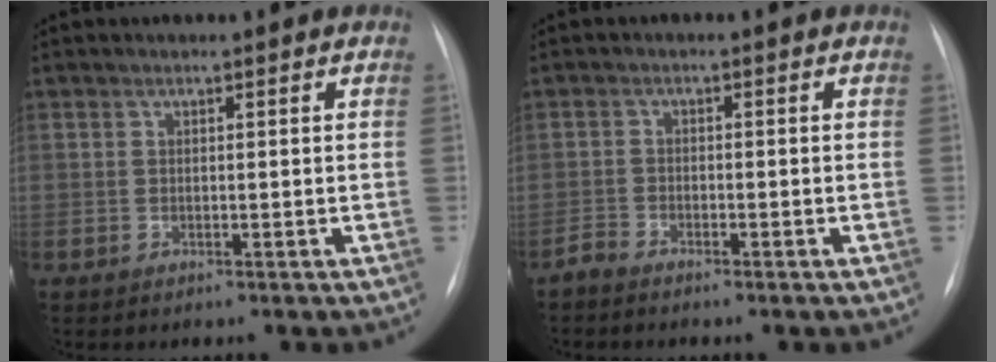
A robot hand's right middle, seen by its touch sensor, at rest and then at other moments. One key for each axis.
{"total": 1.6, "fx": -1.6, "fy": 0.2, "fz": 0.3, "tx": -0.006, "ty": -0.001, "tz": -0.030}